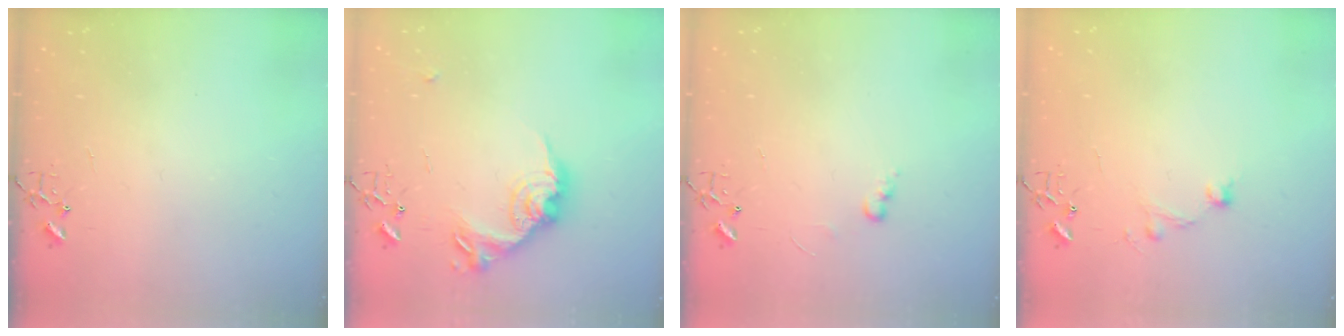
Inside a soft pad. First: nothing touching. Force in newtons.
{"total": 16.7, "press": 16.7, "slide": 0.9}
{"total": 5.6, "press": 5.6, "slide": 0.7}
{"total": 9.6, "press": 9.6, "slide": 0.8}